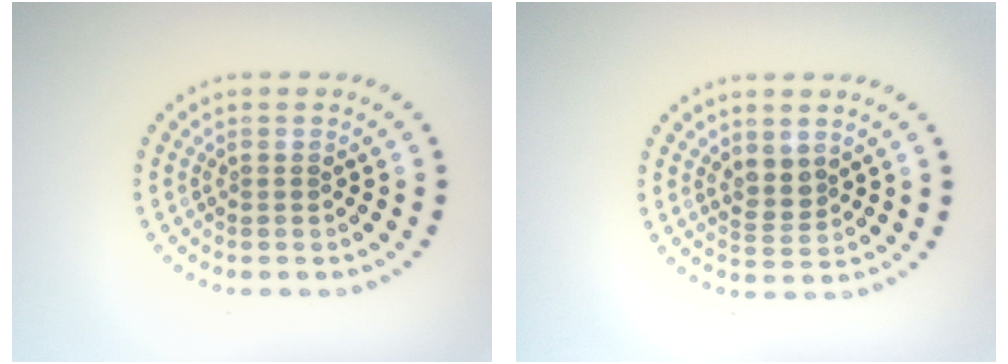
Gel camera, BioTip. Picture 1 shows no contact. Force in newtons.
{"total": 2.1, "press": 1.9, "slide": 0.9}